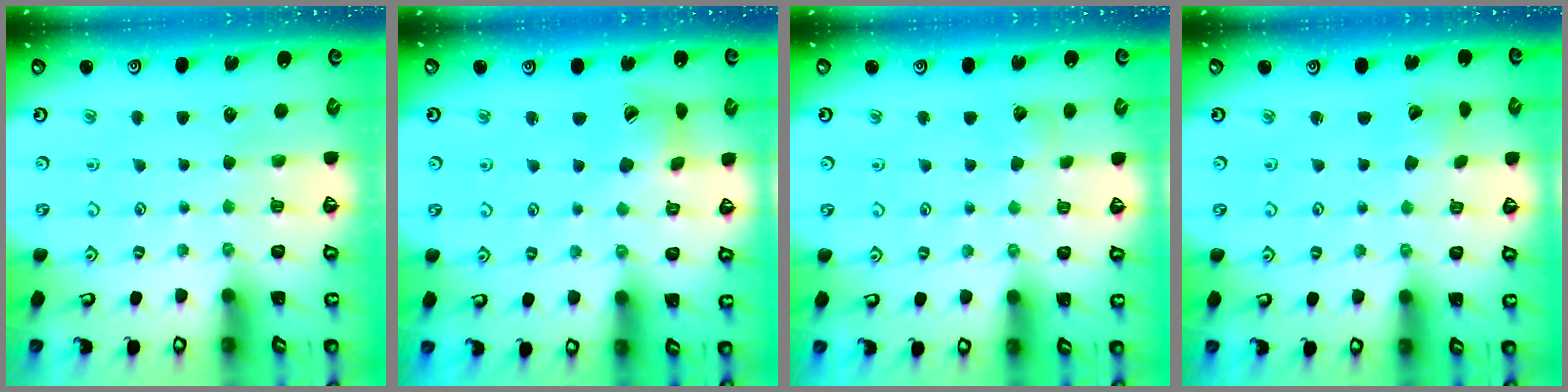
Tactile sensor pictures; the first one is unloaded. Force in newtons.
{"total": 6.7, "press": 6.7, "slide": 0.9}
{"total": 3.0, "press": 3.0, "slide": 0.3}
{"total": 1.9, "press": 1.9, "slide": 0.2}